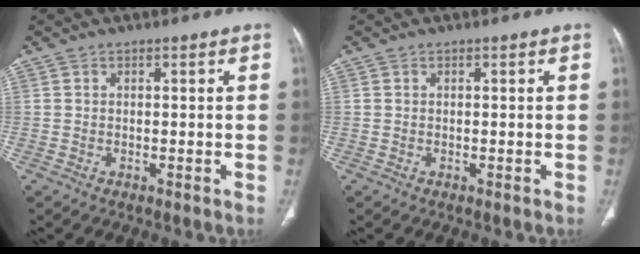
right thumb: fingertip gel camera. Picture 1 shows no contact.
{"total": 0.0}